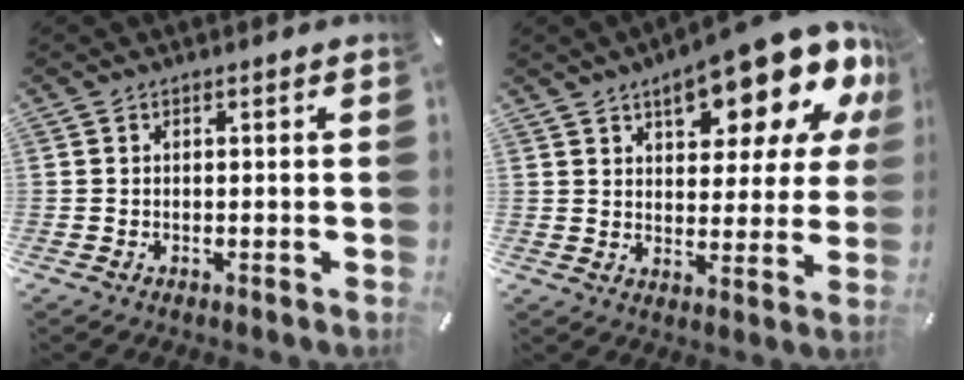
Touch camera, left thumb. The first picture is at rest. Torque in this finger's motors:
{"motor_torque": [2.35, 2.66, 1.45, -1.32, 0.15]}